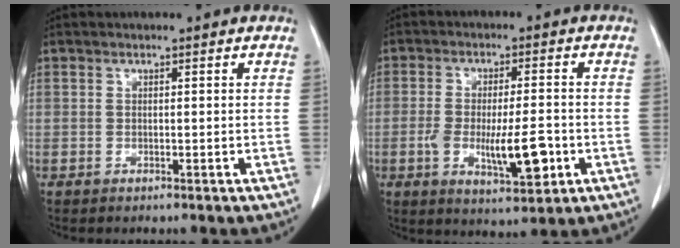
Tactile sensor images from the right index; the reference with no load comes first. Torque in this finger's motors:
{"motor_torque": [0.36, -0.09, 0.26, 0.13]}